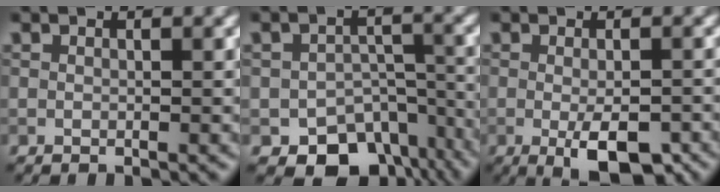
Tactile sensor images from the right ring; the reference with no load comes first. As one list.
[{"total": 9.2, "force": [-6.1, 5.9, 3.5], "torque": [-0.034, -0.016, -0.081]}, {"total": 4.6, "force": [-1.8, 1.6, 4.0], "torque": [-0.065, -0.010, -0.026]}]